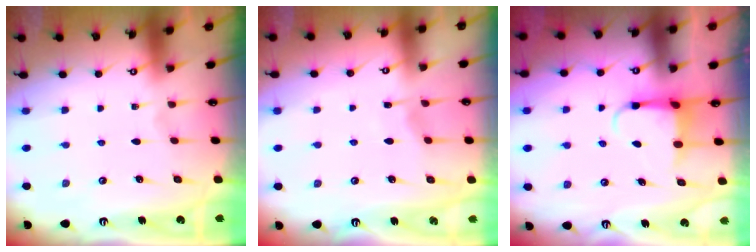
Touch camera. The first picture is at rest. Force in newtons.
{"total": 3.0, "press": 3.0, "slide": 0.4}
{"total": 3.9, "press": 3.9, "slide": 0.4}